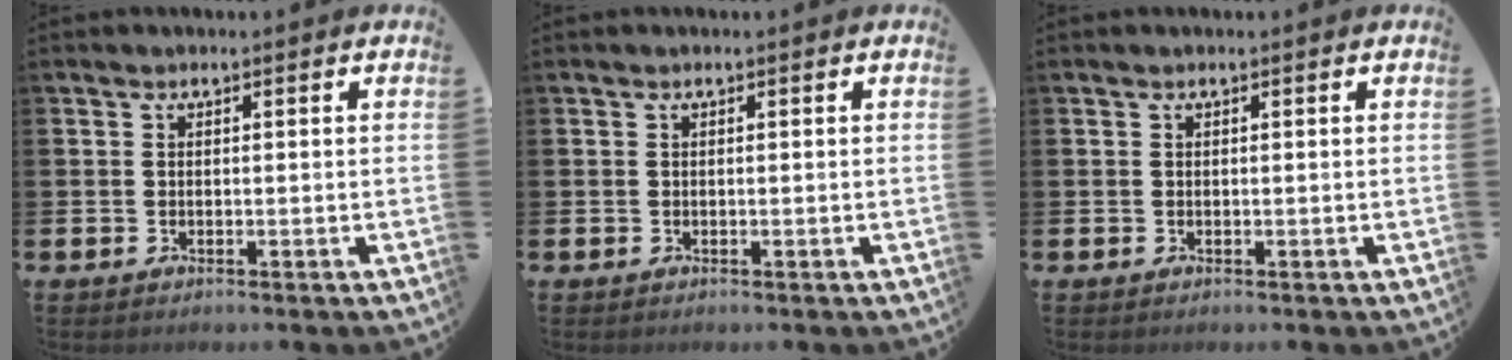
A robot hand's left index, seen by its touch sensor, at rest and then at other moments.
{"total": 0.0}
{"total": 0.0}